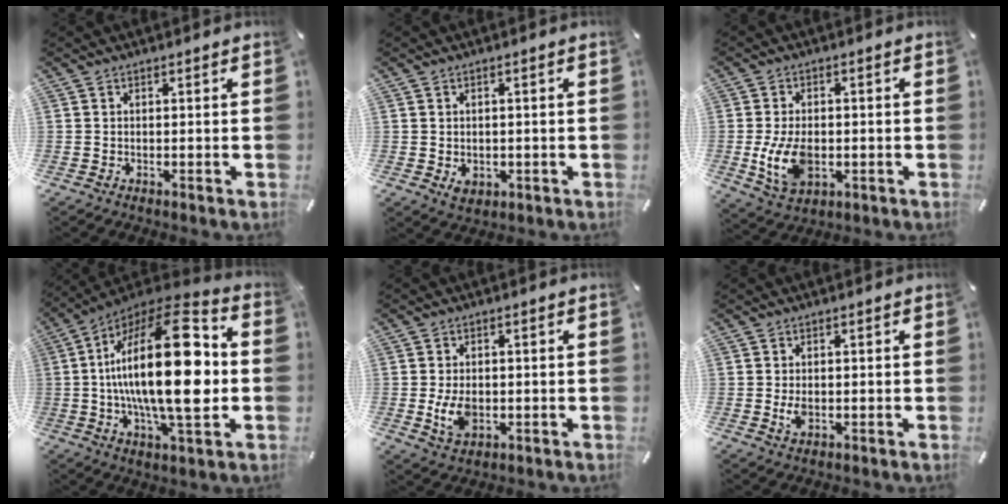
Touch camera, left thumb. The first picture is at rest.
{"total": 2.8, "force": [-0.6, 2.3, 1.4], "torque": [-0.006, -0.003, -0.012]}
{"total": 9.6, "force": [-1.5, 6.3, 7.0], "torque": [-0.159, 0.001, -0.024]}
{"total": 30.6, "force": [0.3, 11.3, 28.4], "torque": [-0.519, -0.010, -0.004]}
{"total": 6.1, "force": [-0.8, 4.2, 4.4], "torque": [-0.095, -0.005, -0.017]}
{"total": 3.0, "force": [-0.3, 1.9, 2.3], "torque": [-0.056, -0.001, -0.010]}